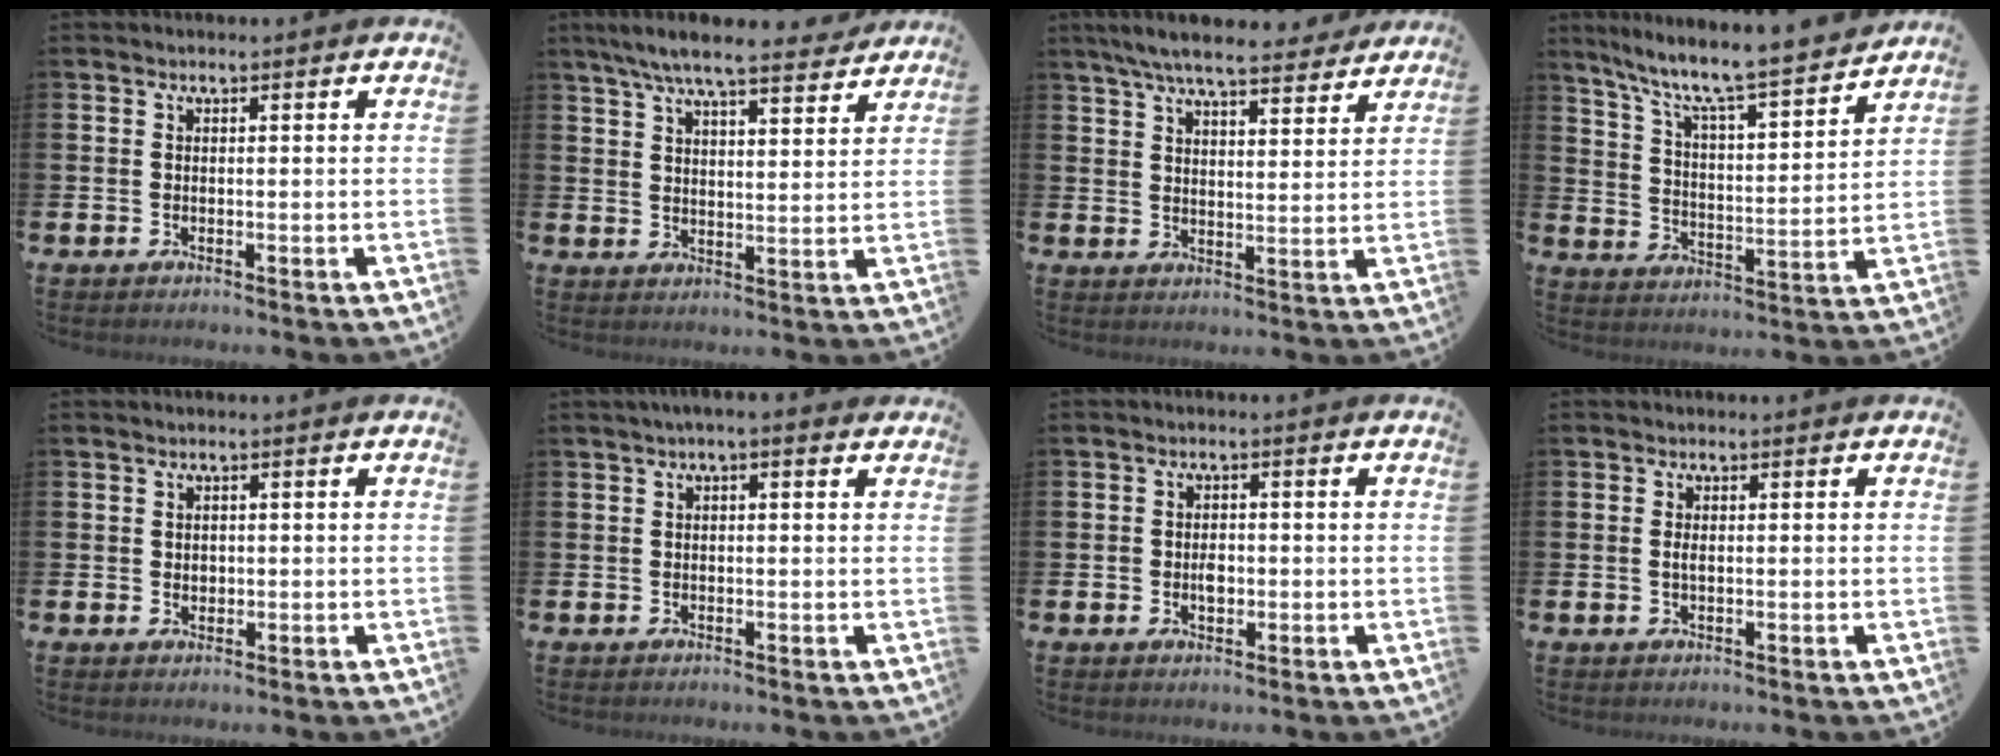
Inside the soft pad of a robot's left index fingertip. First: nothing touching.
{"total": 8.0, "force": [7.3, 1.0, 3.0], "torque": [-0.066, -0.038, 0.128]}
{"total": 7.3, "force": [6.8, 1.1, 2.6], "torque": [-0.055, -0.037, 0.117]}
{"total": 8.7, "force": [8.1, 0.4, 3.3], "torque": [-0.091, -0.067, 0.132]}
{"total": 1.1, "force": [0.5, 0.9, 0.3], "torque": [0.008, 0.001, 0.005]}
{"total": 1.3, "force": [0.6, 0.2, 1.1], "torque": [-0.010, -0.002, 0.007]}
{"total": 2.3, "force": [-0.2, 1.7, 1.5], "torque": [-0.004, -0.003, -0.012]}
{"total": 1.0, "force": [0.0, 0.4, 0.9], "torque": [-0.010, 0.001, -0.003]}